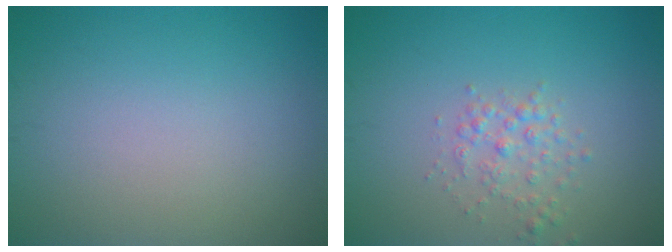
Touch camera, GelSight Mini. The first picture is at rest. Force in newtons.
{"total": 1.9, "press": 1.9, "slide": 0.1}